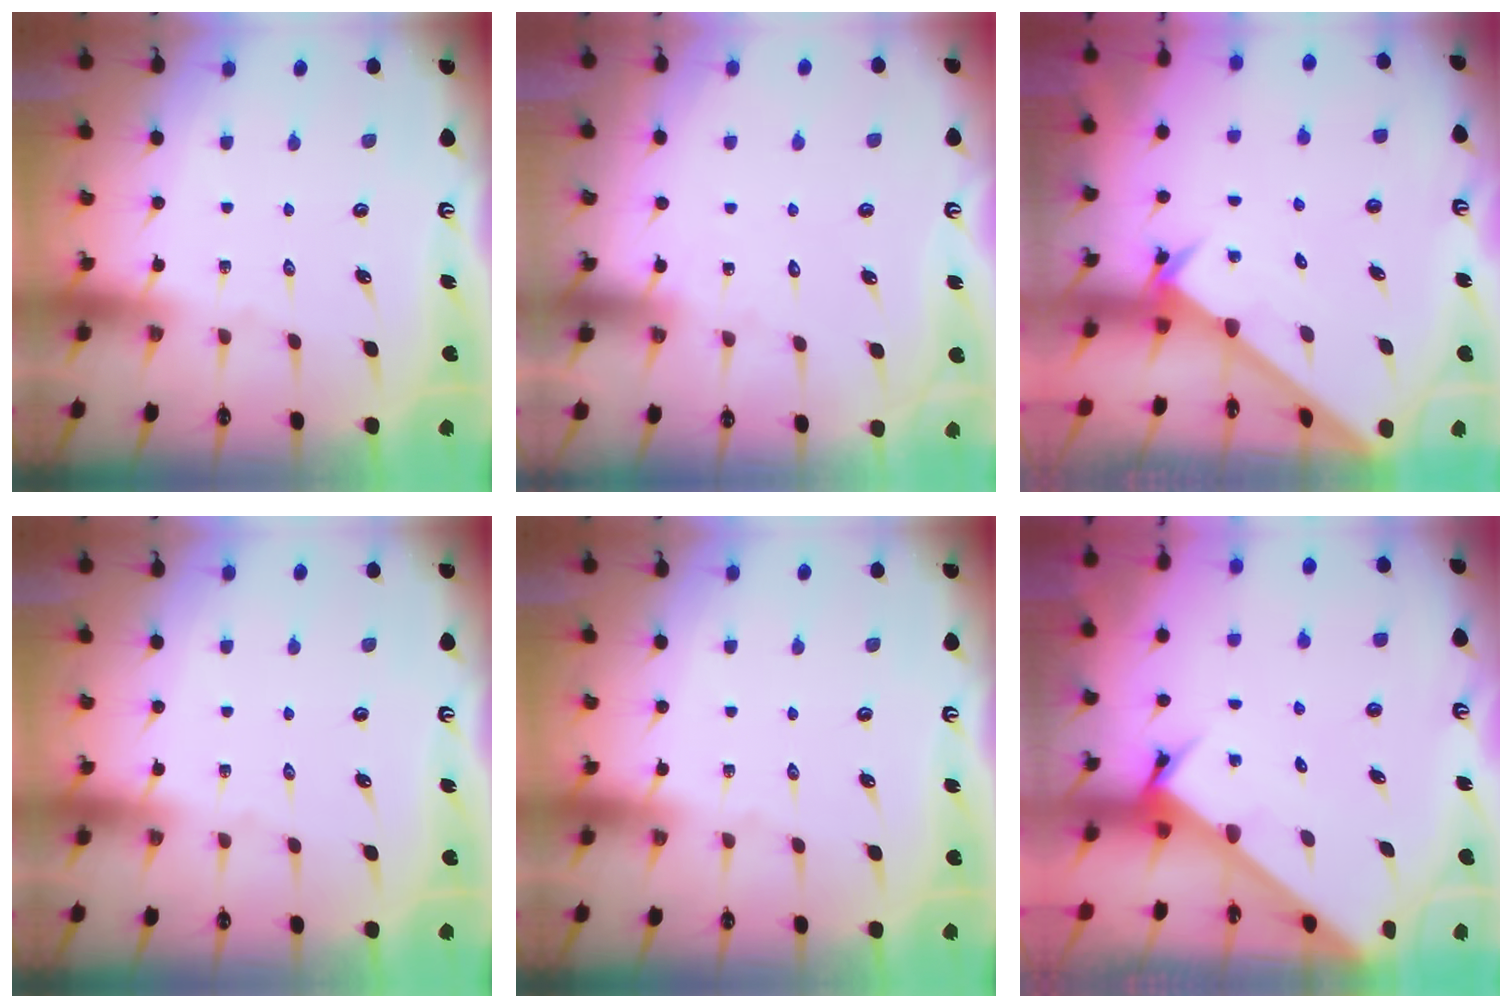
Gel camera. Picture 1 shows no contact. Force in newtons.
{"total": 5.6, "press": 5.6, "slide": 0.3}
{"total": 2.5, "press": 2.5, "slide": 0.2}
{"total": 0.0}
{"total": 0.0}
{"total": 3.6, "press": 3.6, "slide": 0.2}